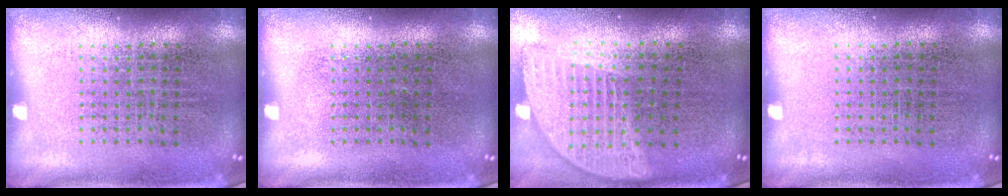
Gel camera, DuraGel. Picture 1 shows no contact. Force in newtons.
{"total": 0.0}
{"total": 1.9, "press": 1.6, "slide": 1.2}
{"total": 0.0}